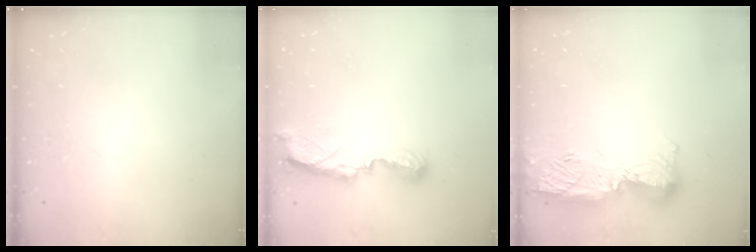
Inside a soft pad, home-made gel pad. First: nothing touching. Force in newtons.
{"total": 8.8, "press": 8.7, "slide": 0.4}
{"total": 14.9, "press": 13.8, "slide": 5.6}